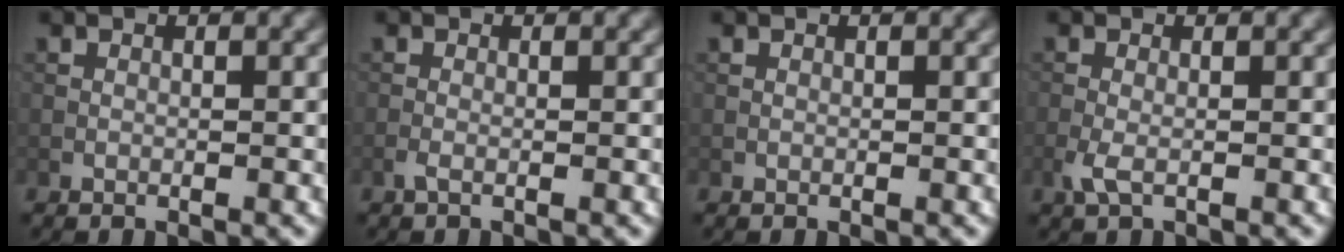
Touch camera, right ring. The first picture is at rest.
{"total": 0.6, "force": [-0.4, 0.0, 0.5], "torque": [-0.014, 0.002, -0.010]}
{"total": 0.0}
{"total": 1.7, "force": [-0.8, 0.5, 1.4], "torque": [-0.037, -0.001, -0.022]}